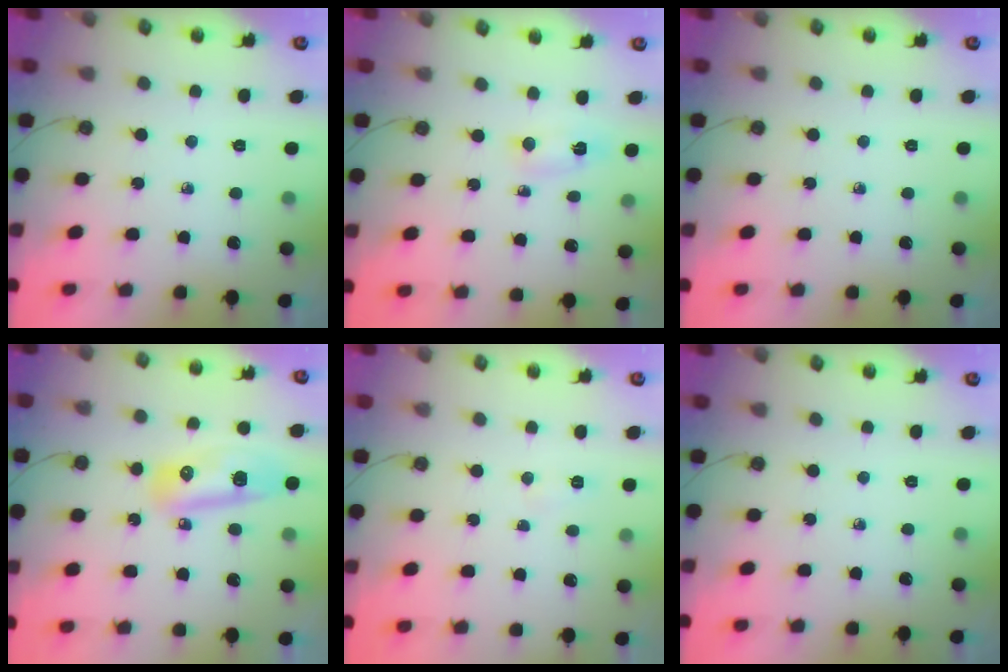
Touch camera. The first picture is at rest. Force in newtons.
{"total": 2.6, "press": 2.3, "slide": 1.1}
{"total": 0.0}
{"total": 10.2, "press": 10.0, "slide": 1.8}
{"total": 4.2, "press": 4.2, "slide": 0.4}
{"total": 0.0}